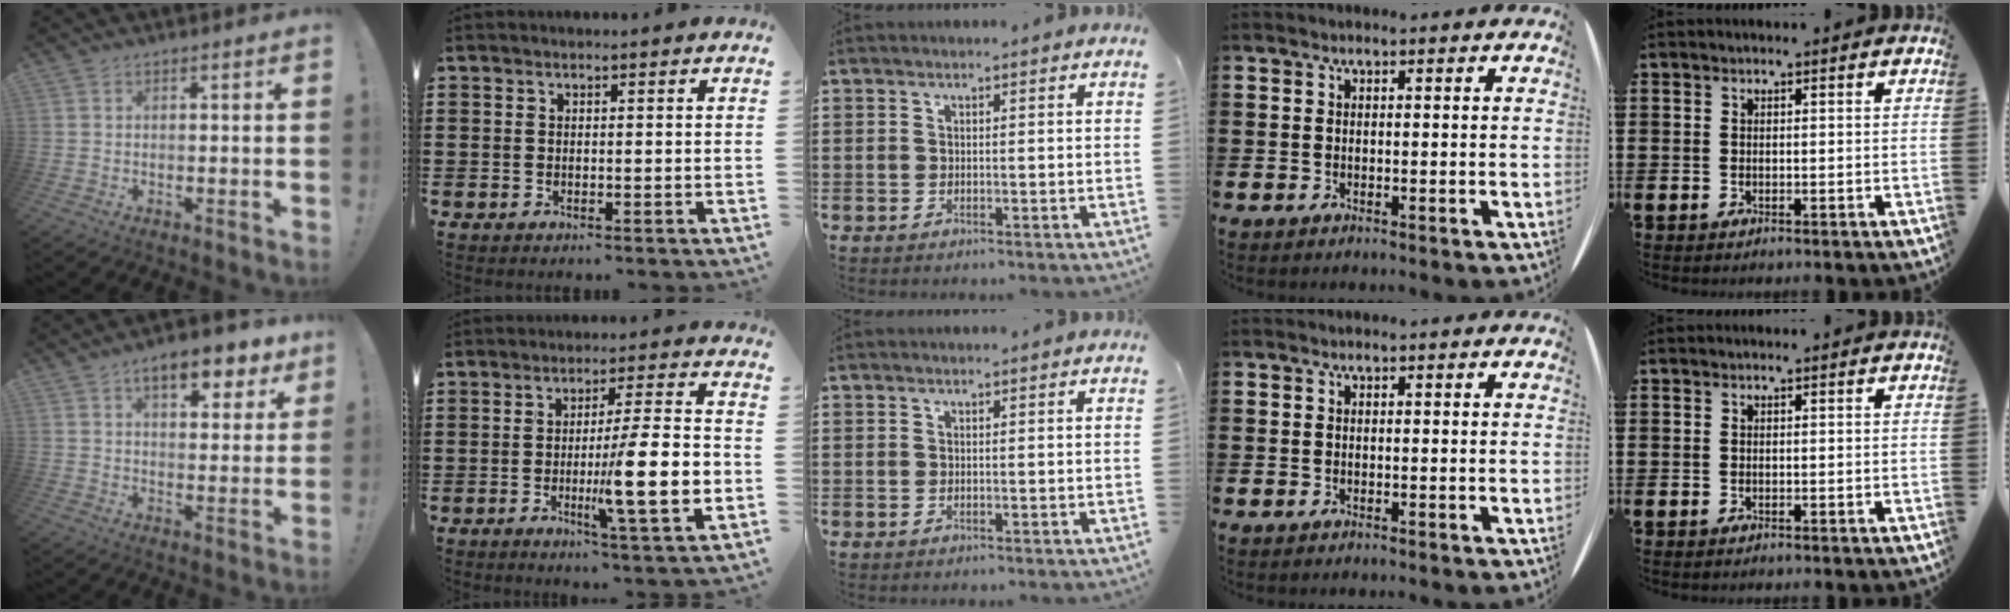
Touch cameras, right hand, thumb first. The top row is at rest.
{"thumb": {"total": 10.5, "force": [6.3, 4.2, 7.3], "torque": [-0.093, -0.031, 0.104]}, "index": {"total": 12.6, "force": [-2.7, 1.2, 12.2], "torque": [-0.193, -0.011, -0.050]}}